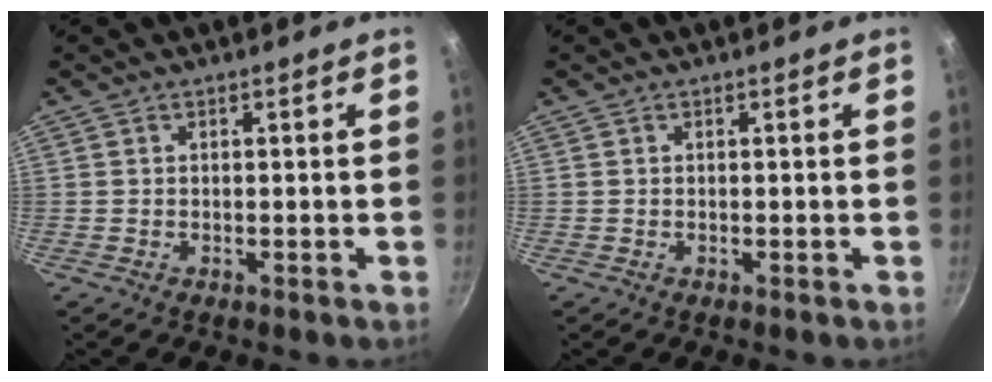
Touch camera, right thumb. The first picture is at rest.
{"total": 0.0}